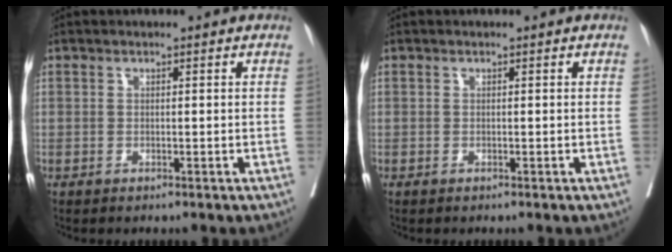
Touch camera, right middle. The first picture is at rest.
{"total": 0.0}